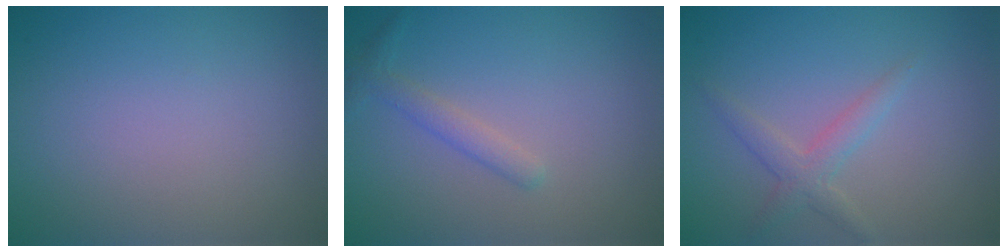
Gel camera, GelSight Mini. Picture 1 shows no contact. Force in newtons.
{"total": 1.7, "press": 1.7, "slide": 0.1}
{"total": 2.1, "press": 2.1, "slide": 0.1}